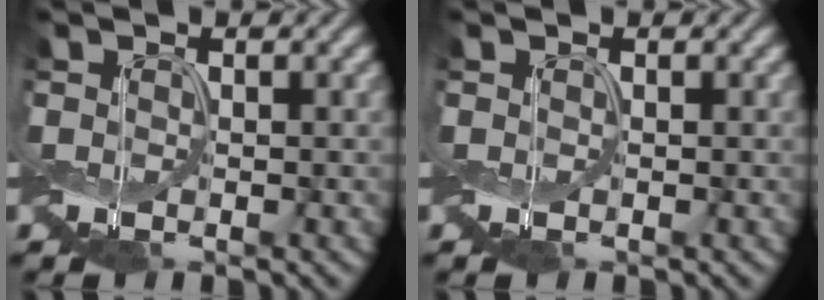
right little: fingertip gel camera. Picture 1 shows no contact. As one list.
[{"total": 0.0}]